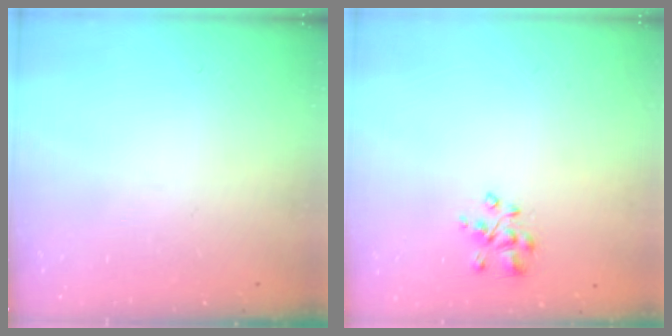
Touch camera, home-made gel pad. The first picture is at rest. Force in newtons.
{"total": 3.7, "press": 3.6, "slide": 0.9}